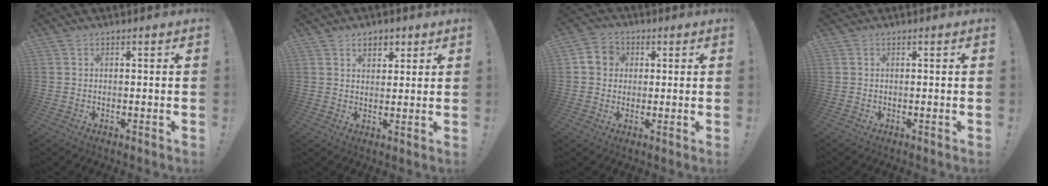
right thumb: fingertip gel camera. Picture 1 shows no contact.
{"total": 4.5, "force": [2.5, 3.1, 2.0], "torque": [-0.019, -0.008, 0.042]}
{"total": 6.6, "force": [1.1, 6.0, 2.6], "torque": [-0.040, 0.009, 0.023]}
{"total": 0.0}